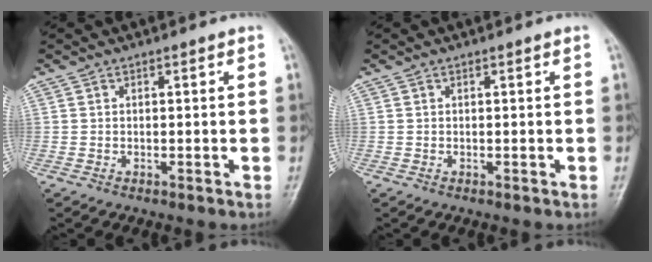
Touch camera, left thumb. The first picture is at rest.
{"total": 0.0}